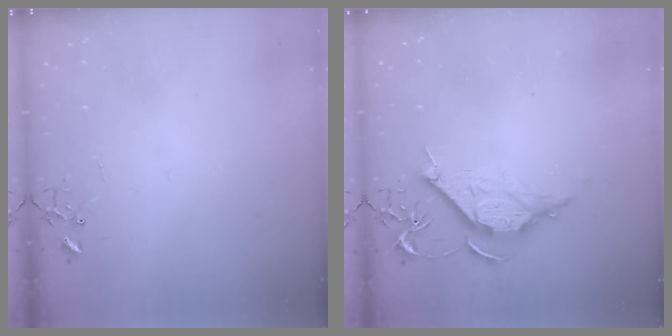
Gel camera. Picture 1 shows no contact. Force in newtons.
{"total": 10.7, "press": 10.7, "slide": 0.7}